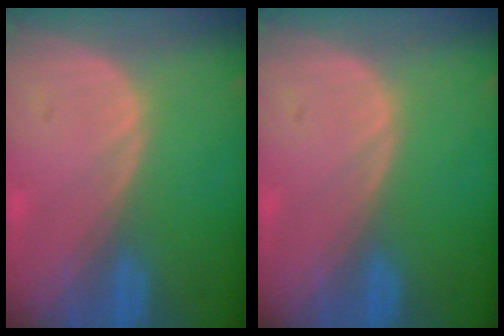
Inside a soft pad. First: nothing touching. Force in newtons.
{"total": 0.0}